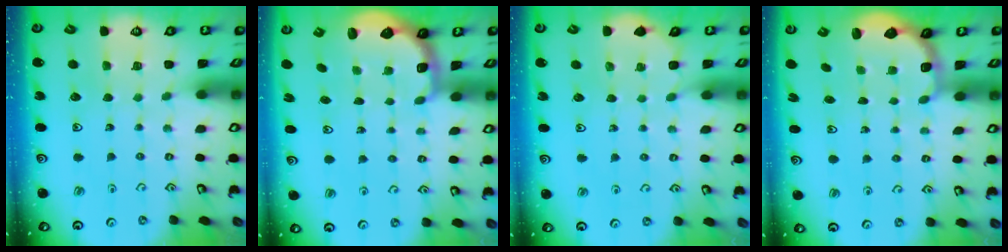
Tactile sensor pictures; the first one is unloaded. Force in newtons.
{"total": 2.6, "press": 2.0, "slide": 1.7}
{"total": 2.7, "press": 2.7, "slide": 0.3}
{"total": 2.7, "press": 1.9, "slide": 1.9}